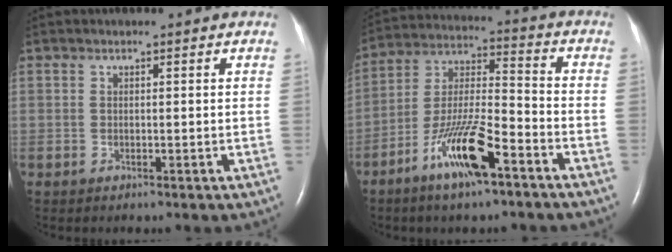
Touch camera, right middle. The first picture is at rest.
{"total": 12.6, "force": [-7.2, 2.1, 10.1], "torque": [-0.203, -0.007, -0.134]}